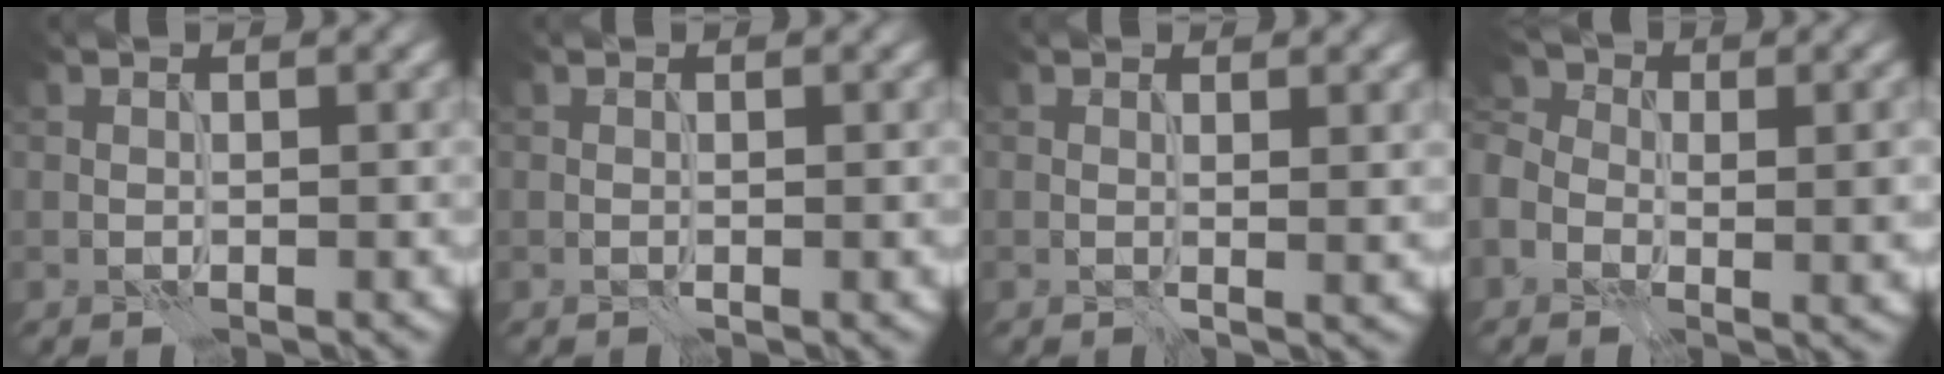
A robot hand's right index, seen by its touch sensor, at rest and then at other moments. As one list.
[{"total": 0.0}, {"total": 1.6, "force": [0.7, 0.6, 1.3], "torque": [-0.009, -0.004, 0.010]}, {"total": 7.6, "force": [-1.3, 5.1, 5.6], "torque": [-0.100, -0.005, -0.017]}]